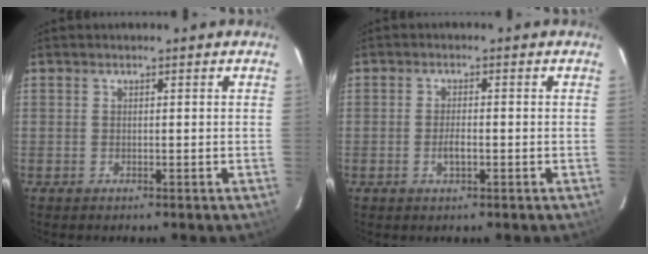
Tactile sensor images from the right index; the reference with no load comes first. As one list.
[{"total": 2.6, "force": [-0.8, 0.8, 2.3], "torque": [-0.044, 0.001, -0.014]}]